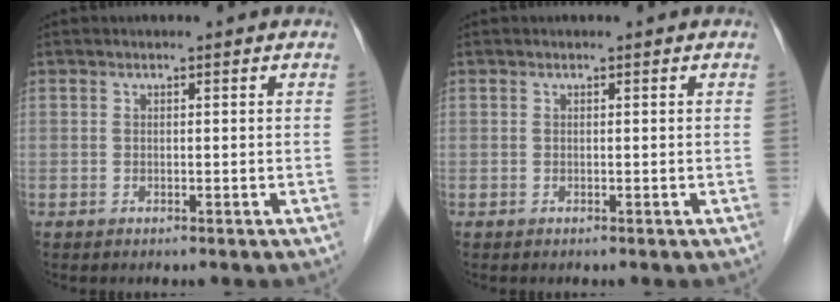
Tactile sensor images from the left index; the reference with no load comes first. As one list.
[{"total": 0.0}]